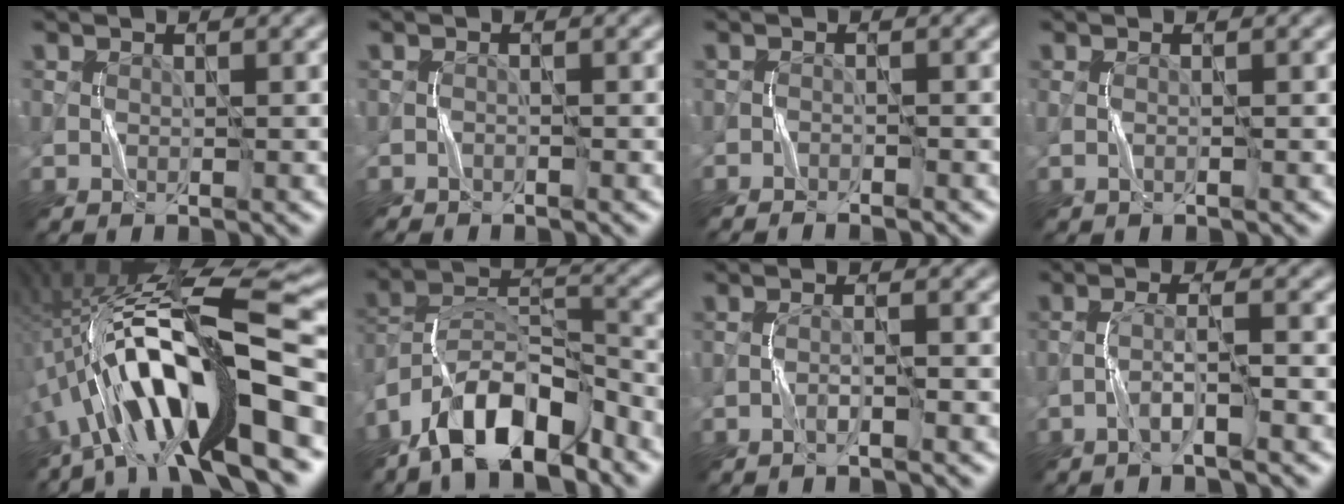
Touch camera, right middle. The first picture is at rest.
{"total": 0.7, "force": [-0.7, 0.1, 0.1], "torque": [-0.002, 0.001, -0.013]}
{"total": 1.8, "force": [-1.7, 0.1, 0.6], "torque": [-0.017, 0.001, -0.031]}
{"total": 0.8, "force": [-0.1, 0.1, 0.8], "torque": [-0.017, -0.003, -0.004]}
{"total": 16.8, "force": [-4.7, 4.3, 15.6], "torque": [-0.273, 0.041, -0.082]}
{"total": 10.3, "force": [-7.3, 3.7, 6.2], "torque": [-0.102, 0.012, -0.145]}
{"total": 1.4, "force": [-0.9, 0.0, 1.1], "torque": [-0.021, 0.008, -0.021]}
{"total": 2.8, "force": [-1.6, 0.1, 2.2], "torque": [-0.044, 0.014, -0.035]}